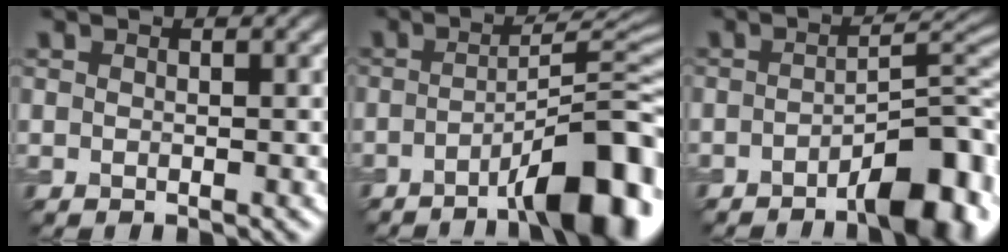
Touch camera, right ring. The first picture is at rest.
{"total": 10.3, "force": [-5.0, 2.1, 8.7], "torque": [-0.107, 0.019, -0.070]}
{"total": 7.2, "force": [-4.0, 1.6, 5.7], "torque": [-0.073, 0.017, -0.052]}